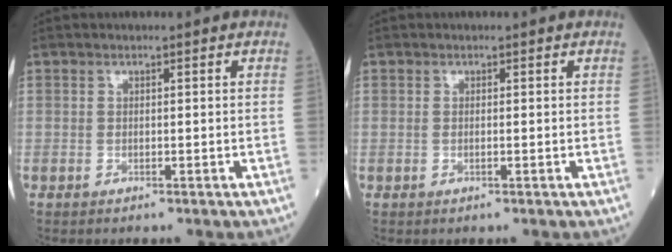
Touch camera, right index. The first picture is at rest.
{"total": 0.0}